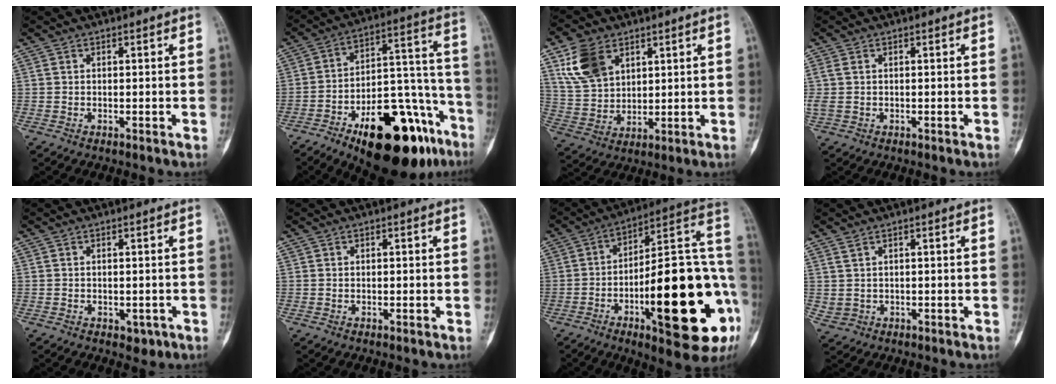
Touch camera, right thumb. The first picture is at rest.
{"total": 27.8, "force": [-15.7, 11.4, 19.9], "torque": [-0.222, 0.088, -0.234]}
{"total": 11.0, "force": [5.4, 7.4, 6.1], "torque": [-0.103, -0.017, 0.118]}
{"total": 2.9, "force": [0.3, 1.8, 2.3], "torque": [-0.090, 0.005, 0.009]}
{"total": 2.3, "force": [-0.9, 1.7, 1.3], "torque": [-0.005, 0.002, -0.004]}
{"total": 0.0}
{"total": 29.5, "force": [-7.3, 8.7, 27.2], "torque": [-0.354, 0.012, -0.102]}
{"total": 2.1, "force": [1.0, 1.4, 1.3], "torque": [-0.028, -0.003, 0.031]}